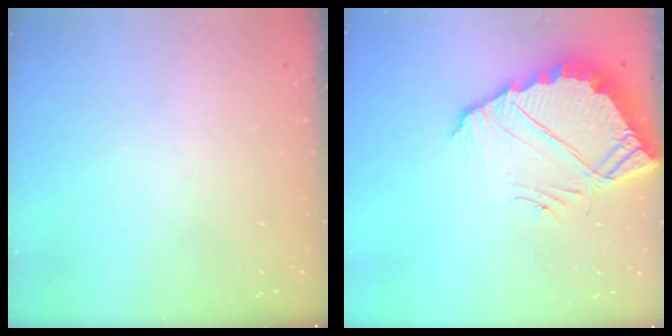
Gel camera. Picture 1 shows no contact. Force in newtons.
{"total": 7.6, "press": 7.6, "slide": 0.4}